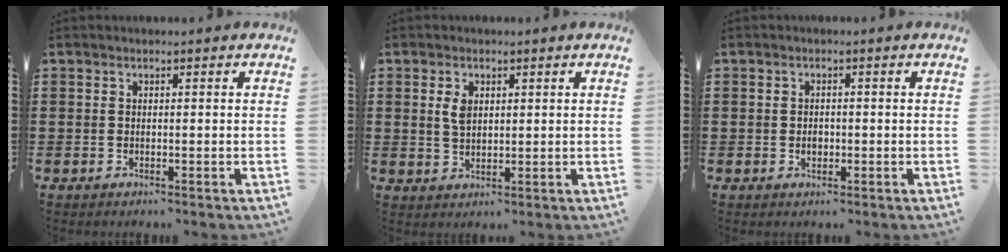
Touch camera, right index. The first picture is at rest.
{"total": 3.1, "force": [1.0, 1.8, 2.4], "torque": [-0.053, 0.006, 0.017]}
{"total": 1.4, "force": [-0.3, 1.2, 0.7], "torque": [-0.016, 0.005, -0.005]}